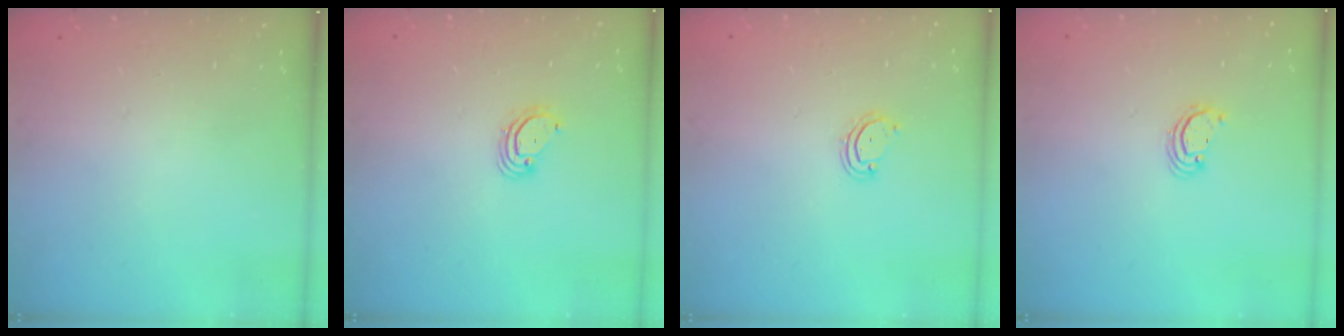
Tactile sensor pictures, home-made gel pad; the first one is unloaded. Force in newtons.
{"total": 3.6, "press": 3.6, "slide": 0.3}
{"total": 3.8, "press": 3.8, "slide": 0.4}
{"total": 2.2, "press": 2.2, "slide": 0.2}